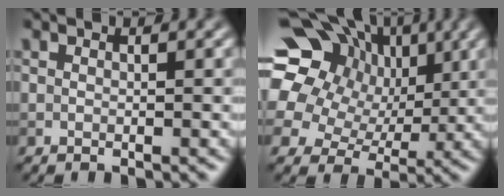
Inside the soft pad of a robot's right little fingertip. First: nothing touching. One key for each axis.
{"total": 19.4, "fx": 6.0, "fy": 16.3, "fz": 8.7, "tx": -0.201, "ty": 0.037, "tz": 0.086}